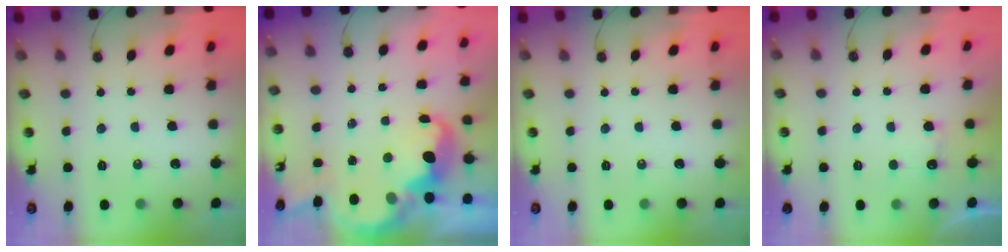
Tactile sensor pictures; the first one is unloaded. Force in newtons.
{"total": 6.6, "press": 6.6, "slide": 0.5}
{"total": 0.0}
{"total": 6.0, "press": 5.9, "slide": 1.2}